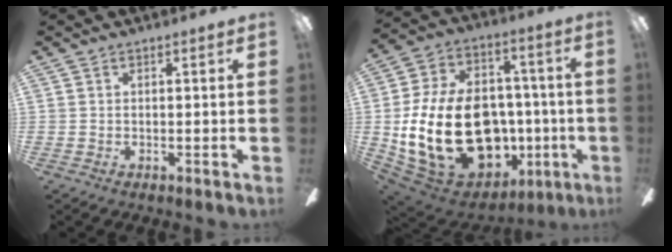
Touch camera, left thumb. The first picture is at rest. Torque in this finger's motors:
{"motor_torque": [2.09, 2.92, 1.60, -1.17, 0.70]}